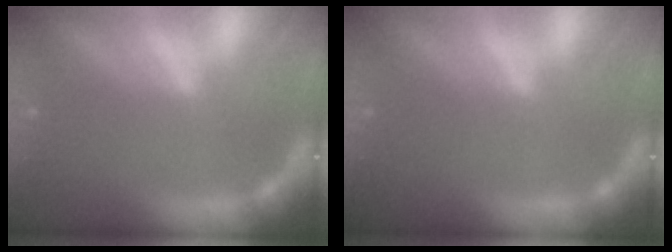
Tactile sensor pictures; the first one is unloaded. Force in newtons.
{"total": 0.0}